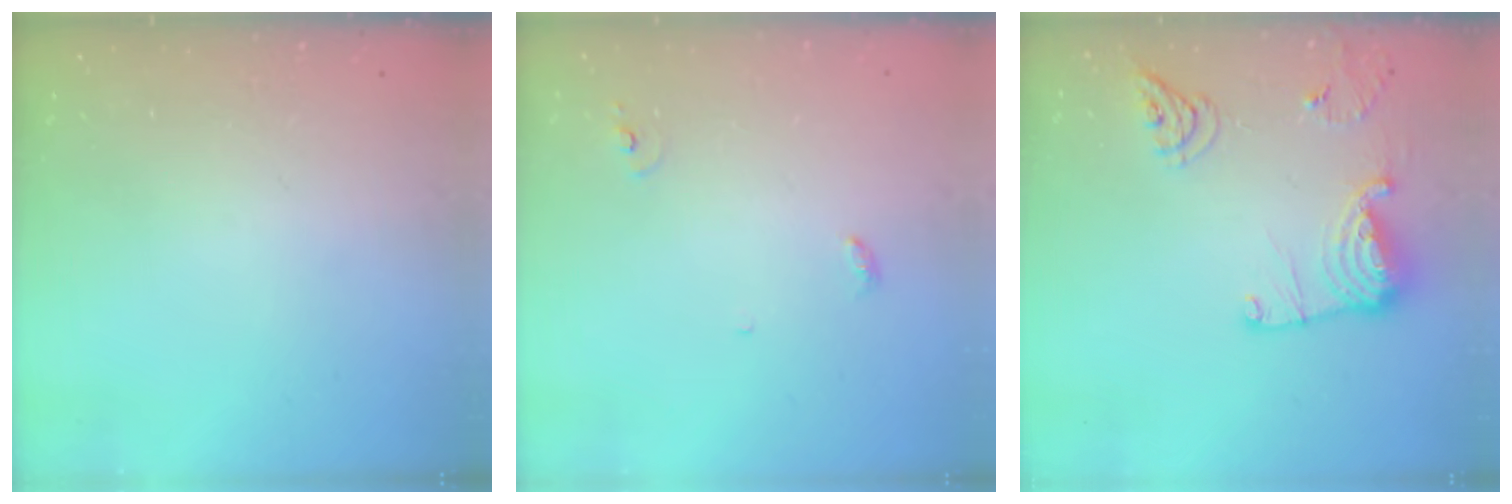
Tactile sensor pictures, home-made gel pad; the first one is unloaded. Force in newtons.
{"total": 3.6, "press": 3.6, "slide": 0.2}
{"total": 12.9, "press": 12.9, "slide": 0.7}